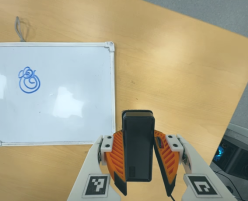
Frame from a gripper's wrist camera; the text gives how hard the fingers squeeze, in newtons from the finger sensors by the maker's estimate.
{"total": 6.4, "left": 5.1, "right": 7.7}